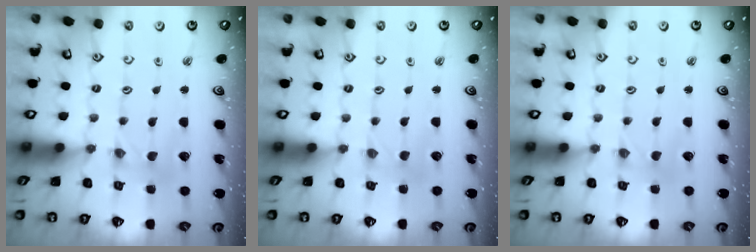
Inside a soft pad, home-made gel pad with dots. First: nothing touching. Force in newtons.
{"total": 1.7, "press": 1.6, "slide": 0.4}
{"total": 0.0}